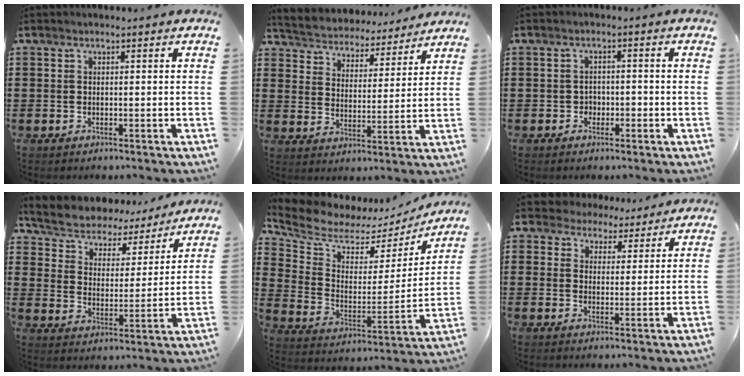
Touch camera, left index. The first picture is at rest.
{"total": 4.4, "force": [4.4, 0.3, -0.4], "torque": [-0.021, -0.037, 0.071]}
{"total": 1.7, "force": [-0.9, 1.4, 0.5], "torque": [-0.016, 0.002, -0.023]}
{"total": 4.7, "force": [4.6, 1.3, 0.2], "torque": [-0.033, -0.036, 0.073]}
{"total": 6.3, "force": [5.7, 2.5, 1.1], "torque": [-0.062, -0.048, 0.096]}
{"total": 4.4, "force": [4.0, 1.8, 0.0], "torque": [-0.024, -0.010, 0.074]}